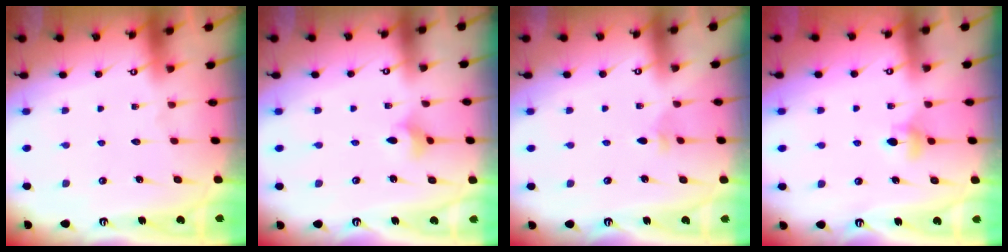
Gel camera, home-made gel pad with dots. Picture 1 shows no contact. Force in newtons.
{"total": 3.1, "press": 3.1, "slide": 0.4}
{"total": 2.2, "press": 2.2, "slide": 0.5}
{"total": 5.2, "press": 5.2, "slide": 0.5}